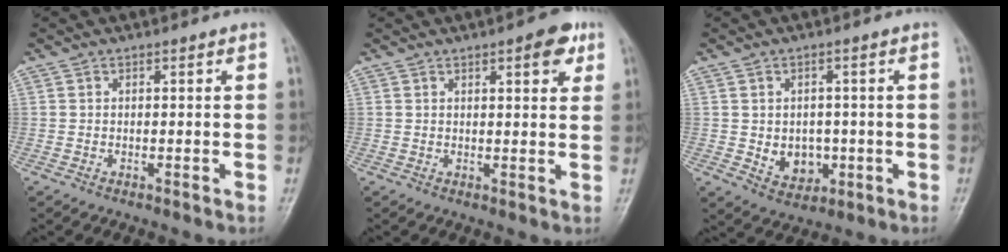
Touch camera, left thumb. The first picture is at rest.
{"total": 5.5, "force": [2.8, 1.9, 4.4], "torque": [-0.041, -0.008, 0.030]}
{"total": 6.2, "force": [-0.8, 4.9, 3.6], "torque": [-0.028, 0.002, 0.002]}